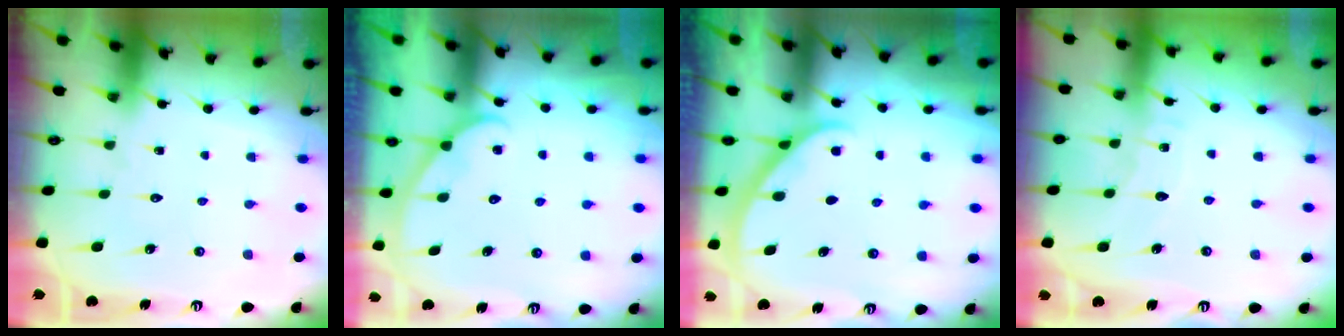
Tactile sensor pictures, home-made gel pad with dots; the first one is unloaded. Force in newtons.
{"total": 4.2, "press": 4.2, "slide": 0.3}
{"total": 2.4, "press": 2.3, "slide": 0.3}
{"total": 5.0, "press": 5.0, "slide": 0.5}